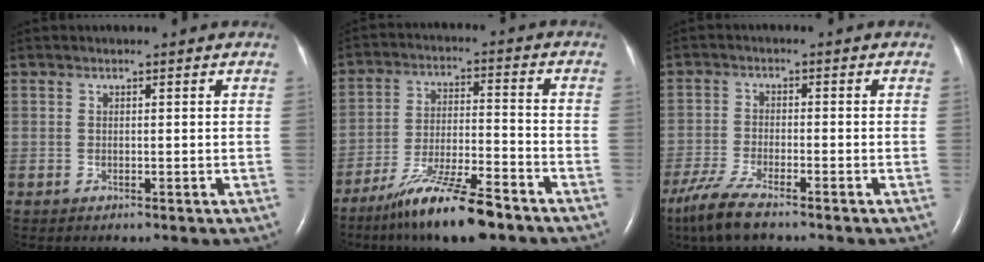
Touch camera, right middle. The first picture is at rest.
{"total": 12.6, "force": [-9.3, 1.2, 8.4], "torque": [-0.157, -0.023, -0.162]}
{"total": 6.4, "force": [-4.8, 0.7, 4.2], "torque": [-0.094, -0.018, -0.090]}